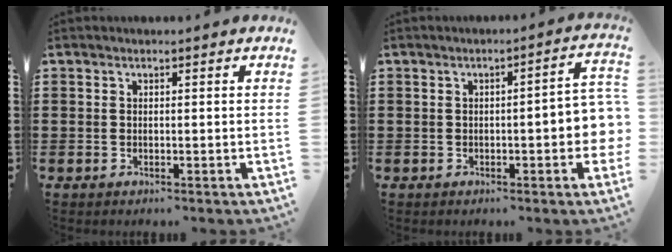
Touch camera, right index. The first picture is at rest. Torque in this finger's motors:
{"motor_torque": [1.13, -0.31, 0.47, 0.11]}